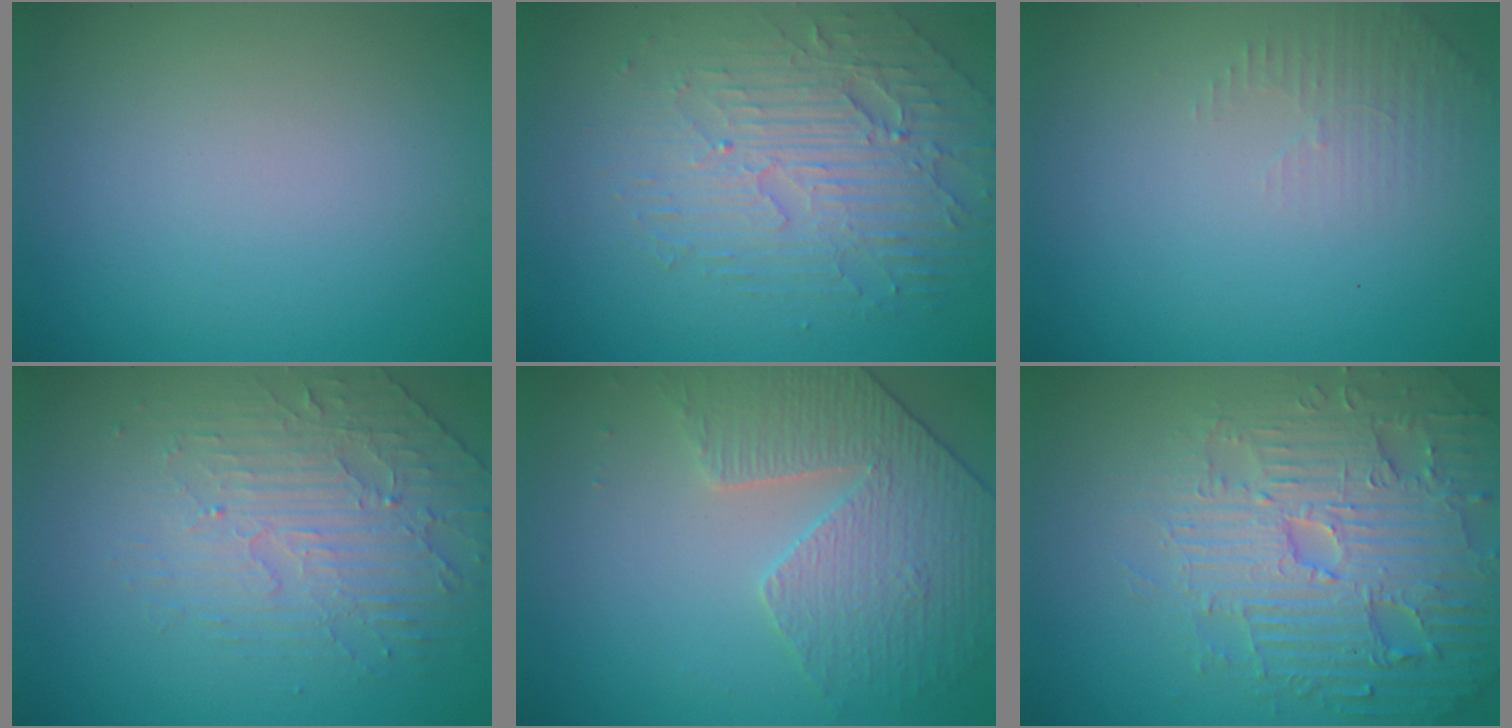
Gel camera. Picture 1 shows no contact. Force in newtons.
{"total": 4.5, "press": 3.9, "slide": 2.2}
{"total": 1.5, "press": 1.5, "slide": 0.4}
{"total": 4.6, "press": 3.2, "slide": 3.2}
{"total": 4.2, "press": 3.7, "slide": 2.1}
{"total": 6.0, "press": 5.9, "slide": 1.5}